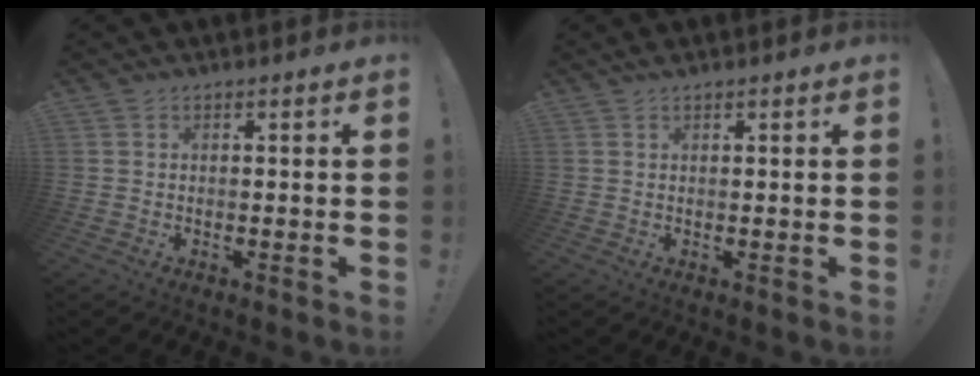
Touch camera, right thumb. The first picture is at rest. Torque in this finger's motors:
{"motor_torque": [-0.08, -0.11, 0.21, -0.28, 0.00]}